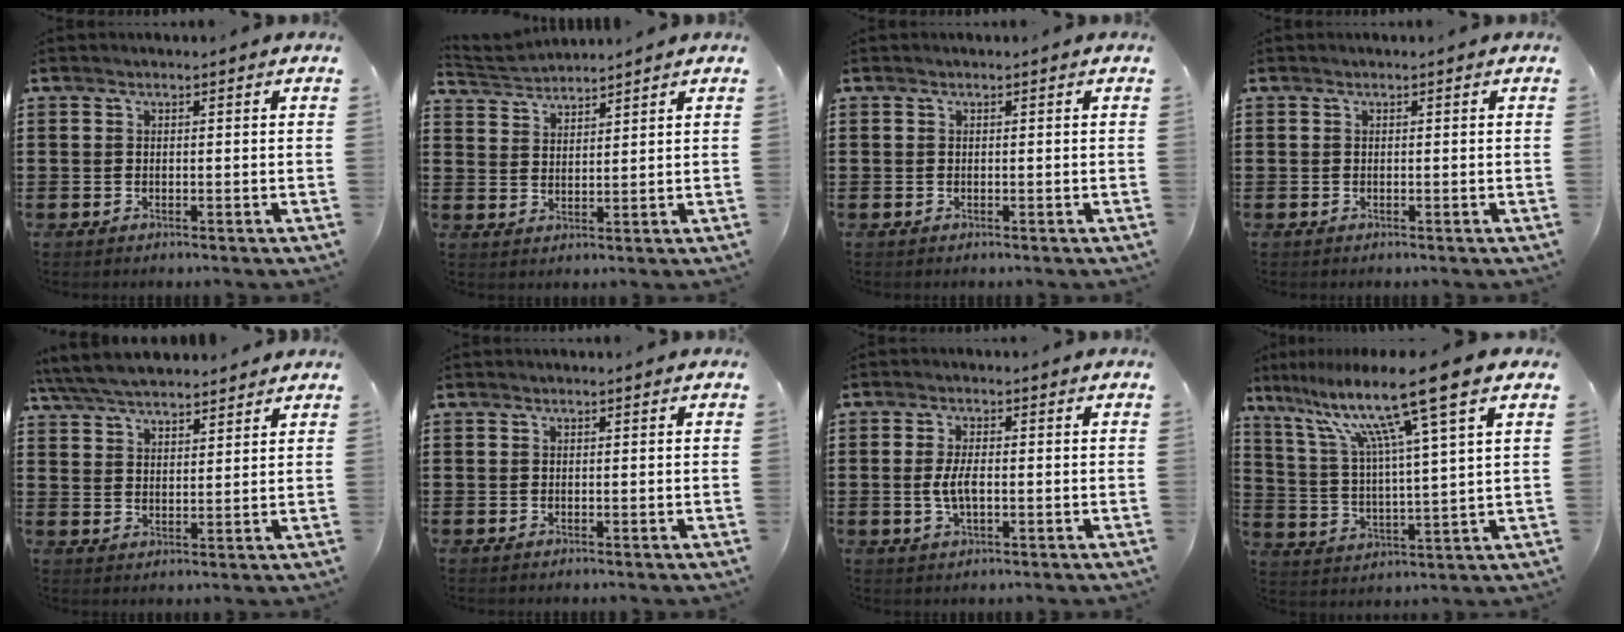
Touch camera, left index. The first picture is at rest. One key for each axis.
{"total": 2.7, "fx": 2.6, "fy": 0.4, "fz": -0.2, "tx": -0.007, "ty": -0.007, "tz": 0.048}
{"total": 0.0}
{"total": 0.0}
{"total": 5.9, "fx": 5.5, "fy": 1.1, "fz": 1.7, "tx": -0.053, "ty": -0.012, "tz": 0.103}
{"total": 0.0}
{"total": 4.1, "fx": -0.4, "fy": 1.6, "fz": 3.7, "tx": -0.091, "ty": -0.004, "tz": -0.014}
{"total": 13.4, "fx": 8.6, "fy": 0.1, "fz": 10.3, "tx": -0.214, "ty": -0.034, "tz": 0.133}